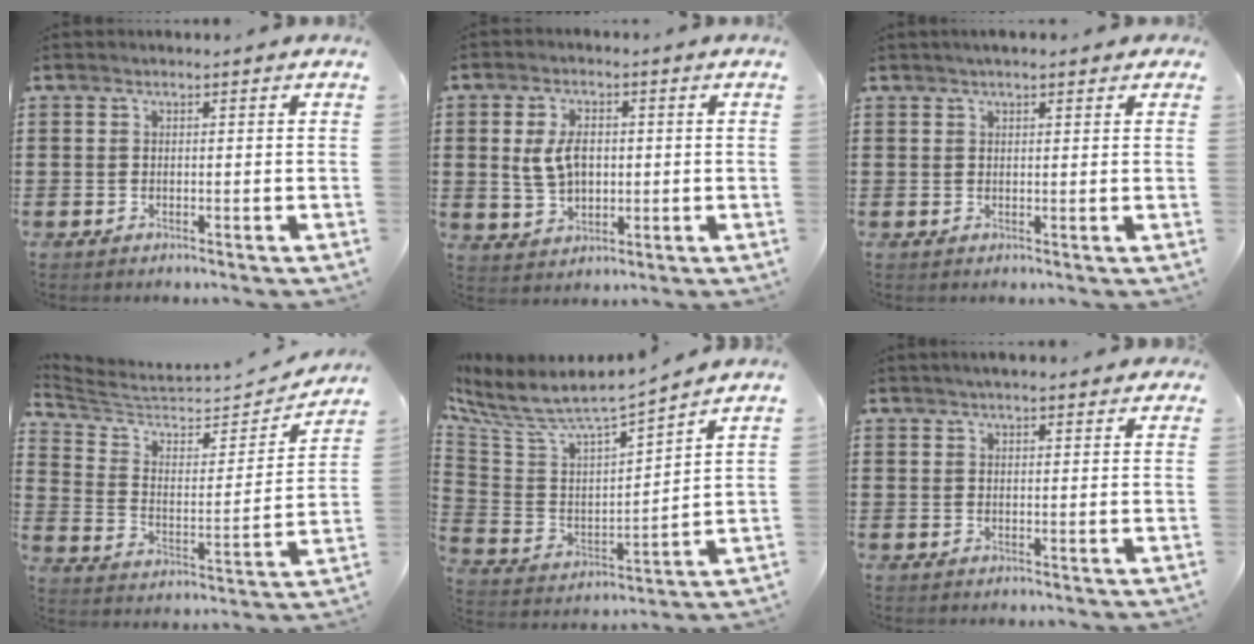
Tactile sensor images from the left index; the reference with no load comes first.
{"total": 5.6, "force": [0.7, 3.4, 4.3], "torque": [-0.099, 0.003, 0.006]}
{"total": 1.8, "force": [1.5, 0.4, 1.0], "torque": [-0.021, 0.006, 0.027]}
{"total": 5.6, "force": [4.8, 2.1, 2.2], "torque": [-0.072, -0.038, 0.077]}
{"total": 5.9, "force": [5.3, 1.0, 2.4], "torque": [-0.078, -0.052, 0.083]}
{"total": 2.3, "force": [2.0, 0.3, 1.0], "torque": [-0.024, 0.007, 0.037]}